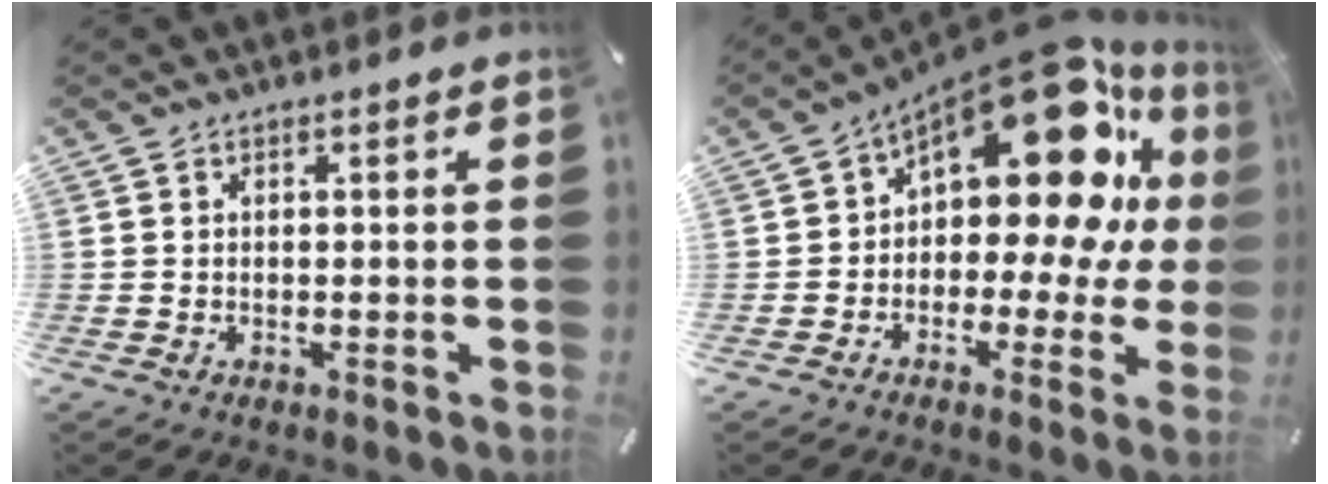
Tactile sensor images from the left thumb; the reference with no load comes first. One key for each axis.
{"total": 21.4, "fx": 9.0, "fy": 11.0, "fz": 15.9, "tx": -0.228, "ty": -0.069, "tz": 0.151}